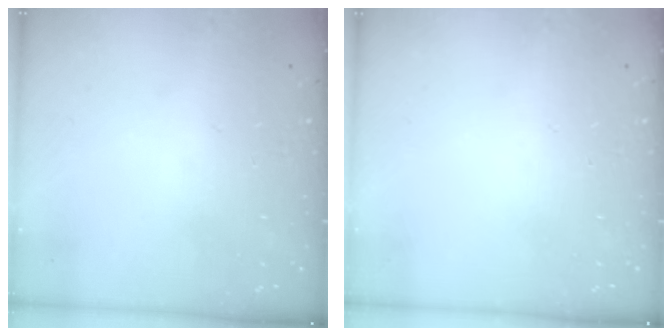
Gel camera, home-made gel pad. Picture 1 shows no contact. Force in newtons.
{"total": 0.0}